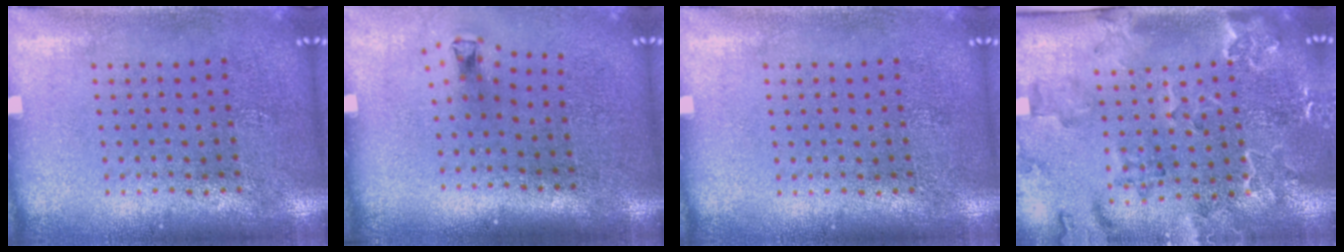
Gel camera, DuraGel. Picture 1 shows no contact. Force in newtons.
{"total": 0.7, "press": 0.4, "slide": 0.6}
{"total": 0.0}
{"total": 2.3, "press": 2.3, "slide": 0.4}